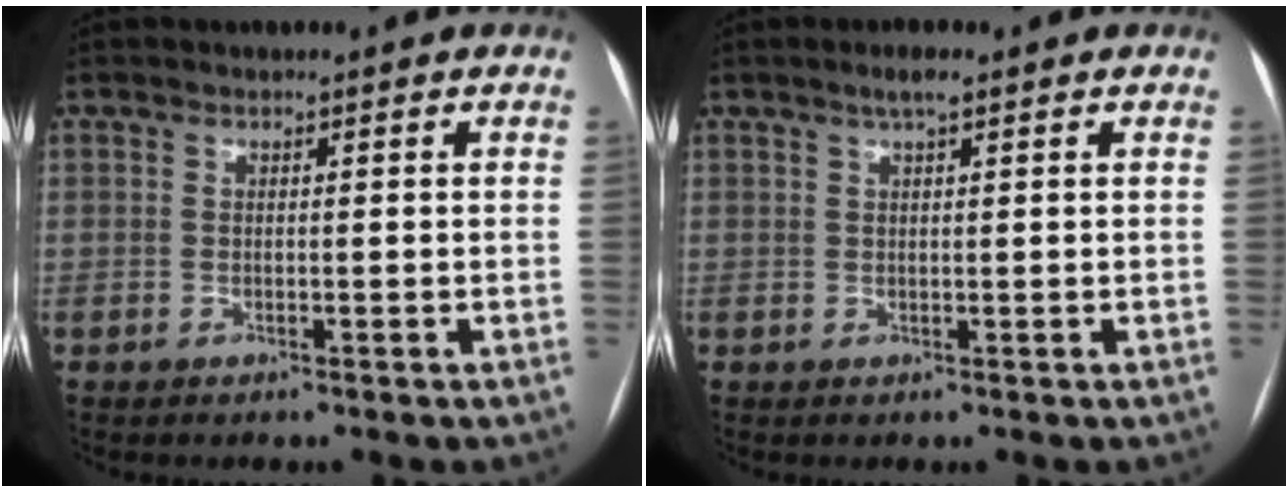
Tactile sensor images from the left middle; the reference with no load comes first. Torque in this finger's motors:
{"motor_torque": [0.17, -0.17, 0.00, 0.03]}